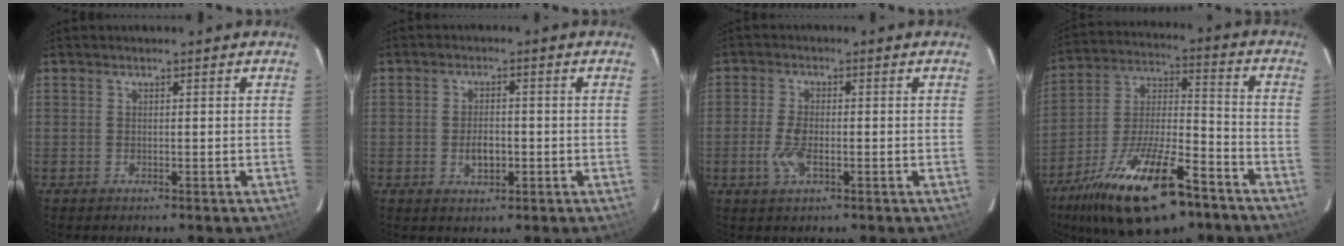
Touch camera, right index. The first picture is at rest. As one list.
[{"total": 4.0, "force": [-1.0, 2.4, 3.1], "torque": [-0.059, 0.001, -0.013]}, {"total": 4.6, "force": [-1.5, 2.1, 3.8], "torque": [-0.088, -0.002, -0.029]}, {"total": 22.4, "force": [-13.6, 8.1, 15.8], "torque": [-0.300, -0.019, -0.228]}]